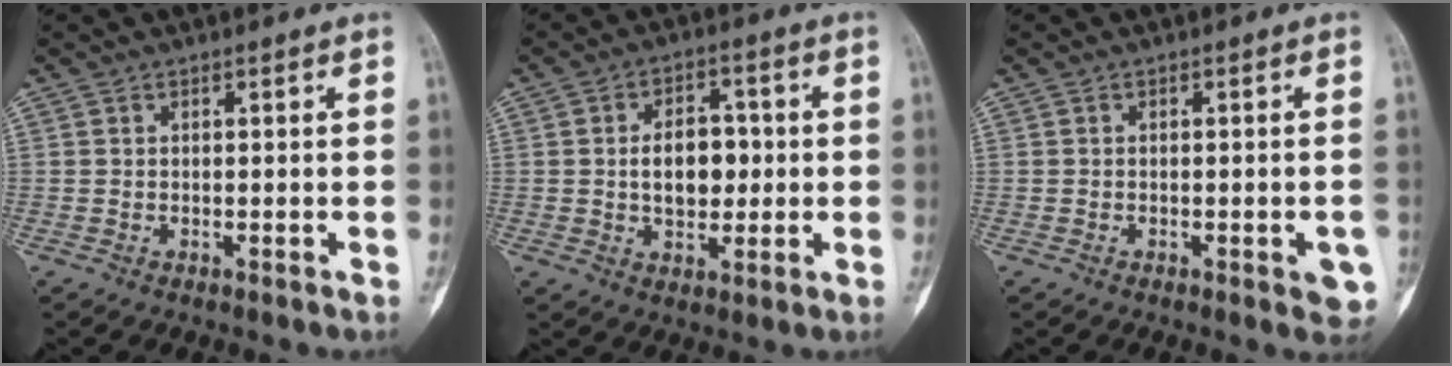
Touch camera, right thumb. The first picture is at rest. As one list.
[{"total": 8.8, "force": [0.2, 5.7, 6.7], "torque": [-0.076, 0.010, 0.004]}, {"total": 4.5, "force": [-1.6, 1.6, 3.9], "torque": [-0.031, 0.003, -0.012]}]